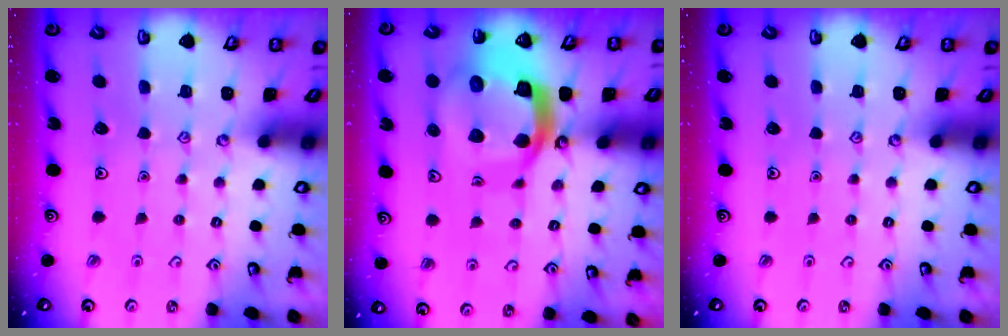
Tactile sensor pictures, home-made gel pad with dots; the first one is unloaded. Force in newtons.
{"total": 18.0, "press": 17.9, "slide": 1.9}
{"total": 0.0}